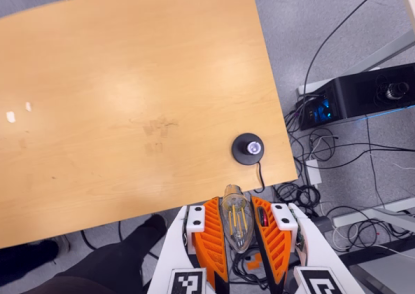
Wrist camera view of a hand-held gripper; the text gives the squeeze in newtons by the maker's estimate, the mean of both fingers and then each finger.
{"total": 9.3, "left": 8.1, "right": 10.5}